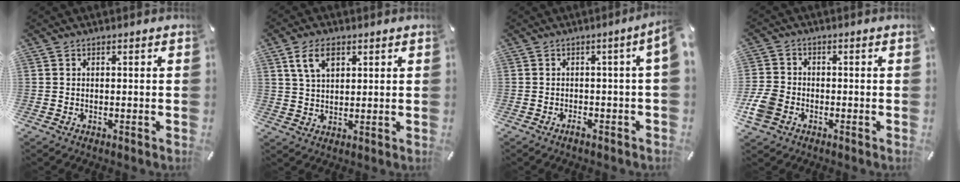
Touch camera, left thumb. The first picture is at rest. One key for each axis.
{"total": 6.5, "fx": 3.0, "fy": 4.0, "fz": 4.2, "tx": -0.090, "ty": 0.003, "tz": 0.054}
{"total": 4.2, "fx": -0.9, "fy": 0.2, "fz": 4.1, "tx": -0.068, "ty": -0.003, "tz": -0.015}
{"total": 7.5, "fx": -2.5, "fy": 6.4, "fz": 3.0, "tx": -0.076, "ty": 0.015, "tz": -0.047}